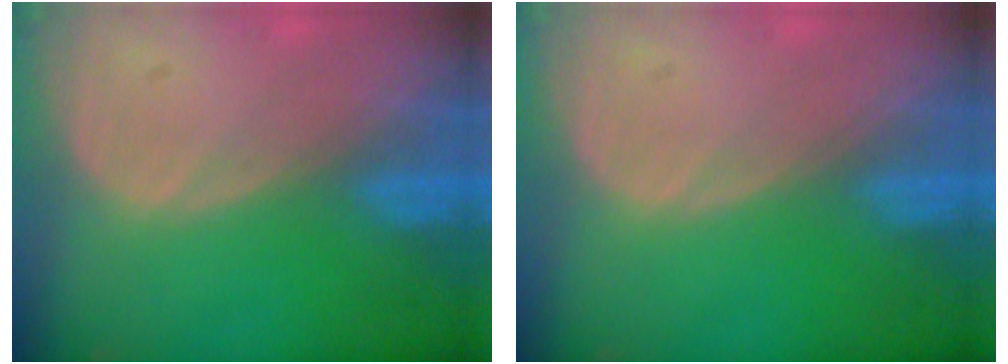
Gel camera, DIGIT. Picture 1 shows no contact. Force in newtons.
{"total": 0.0}